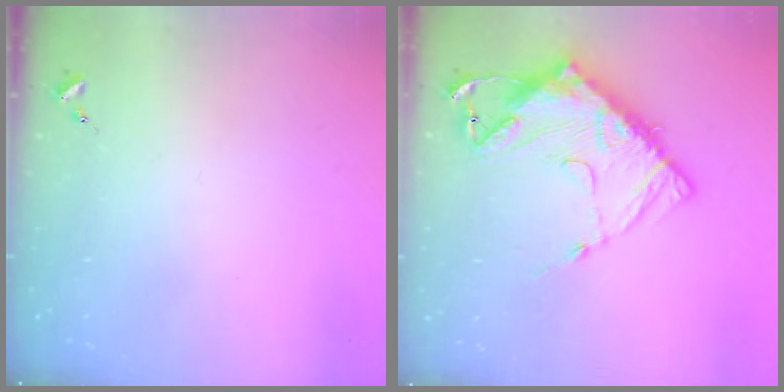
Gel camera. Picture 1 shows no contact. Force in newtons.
{"total": 16.9, "press": 16.8, "slide": 1.8}